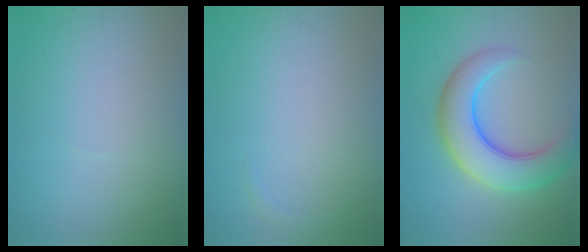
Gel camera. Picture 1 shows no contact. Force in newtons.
{"total": 0.5, "press": 0.5, "slide": 0.1}
{"total": 7.9, "press": 7.8, "slide": 0.3}